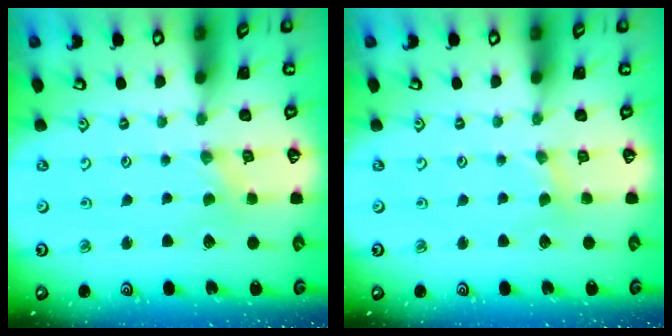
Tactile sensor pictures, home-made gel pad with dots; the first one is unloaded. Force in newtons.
{"total": 1.2, "press": 1.1, "slide": 0.3}